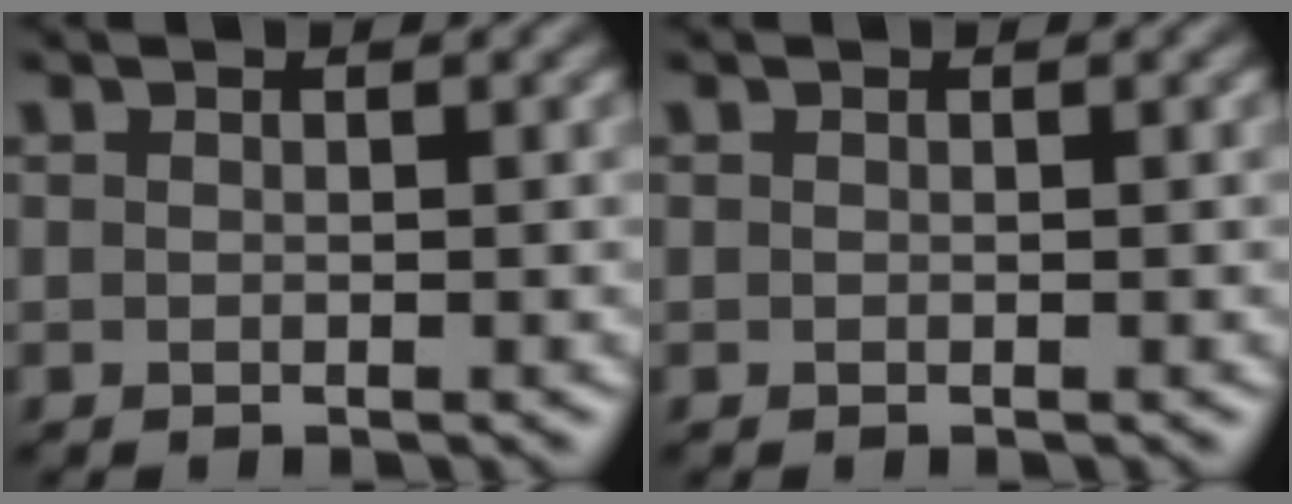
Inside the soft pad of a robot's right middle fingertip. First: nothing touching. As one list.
[{"total": 0.0}]